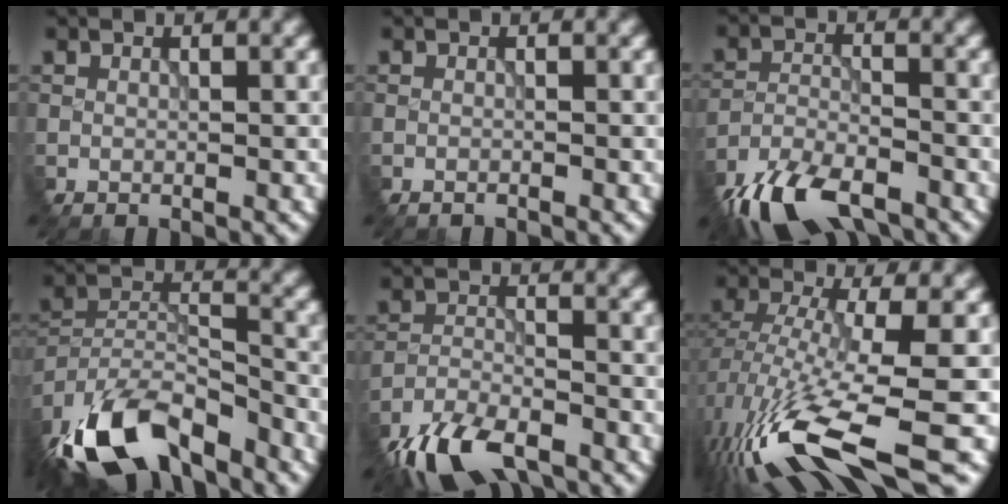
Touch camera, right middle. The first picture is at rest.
{"total": 0.7, "force": [-0.7, 0.1, 0.0], "torque": [-0.002, -0.004, -0.011]}
{"total": 9.3, "force": [-7.5, 3.4, 4.5], "torque": [-0.085, -0.021, -0.137]}
{"total": 12.1, "force": [-9.4, 4.6, 6.0], "torque": [-0.119, 0.000, -0.172]}
{"total": 8.2, "force": [-6.6, 3.0, 3.8], "torque": [-0.066, -0.014, -0.126]}
{"total": 11.2, "force": [-4.9, 2.8, 9.7], "torque": [-0.196, -0.016, -0.088]}